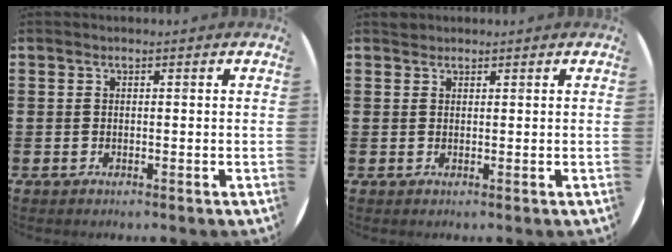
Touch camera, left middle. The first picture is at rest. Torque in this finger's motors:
{"motor_torque": [-0.06, 0.05, -0.02, 0.00]}